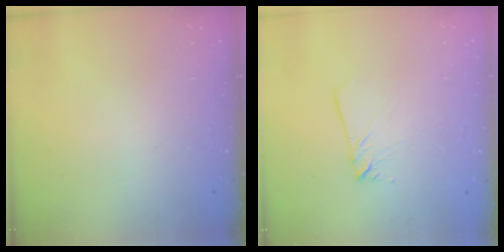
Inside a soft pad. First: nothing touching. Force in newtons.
{"total": 3.5, "press": 3.5, "slide": 0.4}